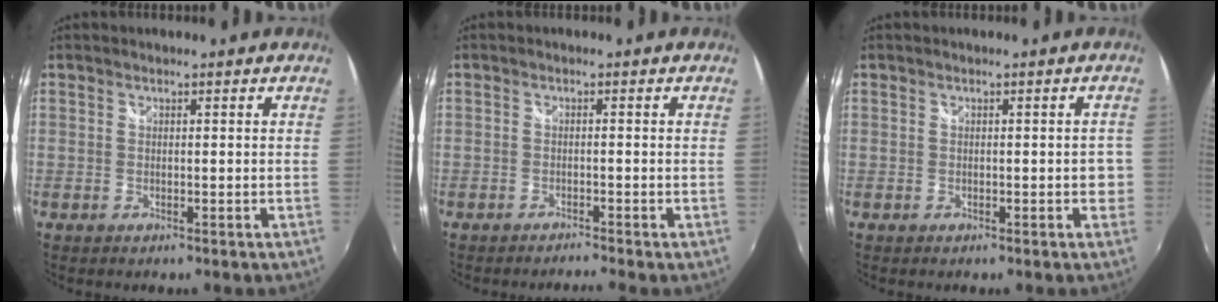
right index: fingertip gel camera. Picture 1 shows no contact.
{"total": 1.6, "force": [-1.5, -0.4, 0.0], "torque": [-0.003, -0.007, -0.027]}
{"total": 2.6, "force": [-0.5, 1.4, 2.1], "torque": [-0.018, 0.004, -0.005]}